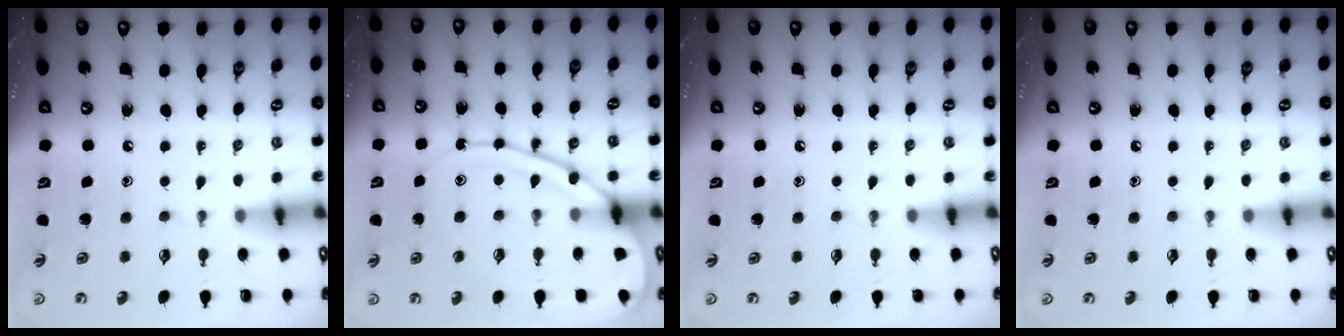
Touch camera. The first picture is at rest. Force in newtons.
{"total": 13.9, "press": 13.8, "slide": 1.4}
{"total": 0.0}
{"total": 0.0}